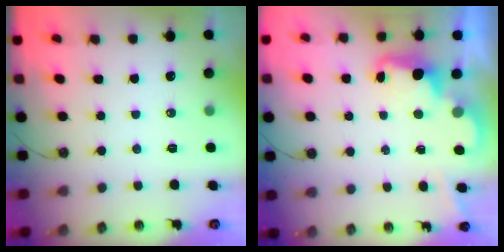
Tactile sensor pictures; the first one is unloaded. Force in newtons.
{"total": 2.4, "press": 2.4, "slide": 0.5}